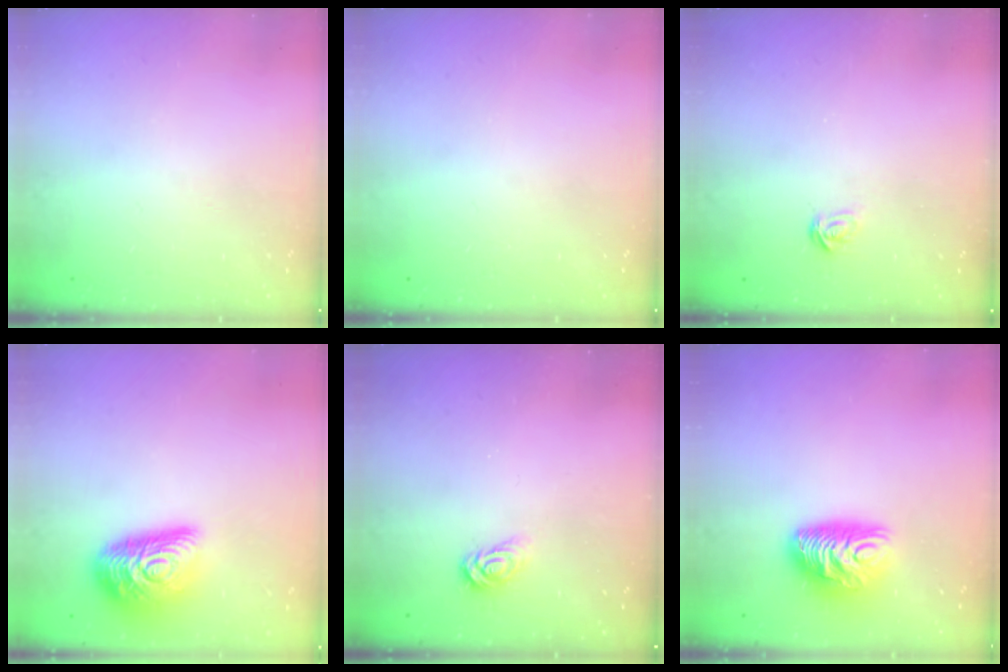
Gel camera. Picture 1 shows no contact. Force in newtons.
{"total": 0.0}
{"total": 2.3, "press": 2.3, "slide": 0.2}
{"total": 16.1, "press": 16.1, "slide": 1.0}
{"total": 3.0, "press": 3.0, "slide": 0.3}
{"total": 10.8, "press": 10.7, "slide": 1.0}